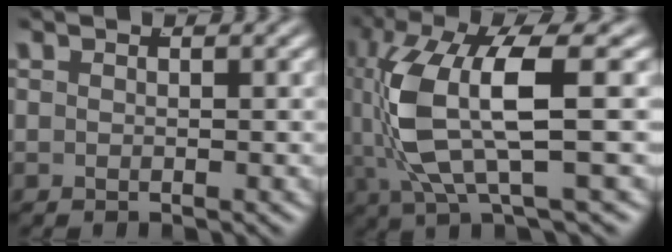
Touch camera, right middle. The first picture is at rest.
{"total": 8.1, "force": [0.0, 3.3, 7.5], "torque": [-0.175, -0.012, 0.015]}